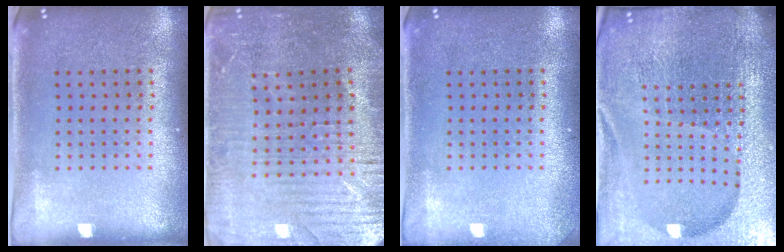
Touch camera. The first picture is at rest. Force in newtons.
{"total": 2.7, "press": 2.6, "slide": 0.6}
{"total": 1.0, "press": 1.0, "slide": 0.1}
{"total": 6.8, "press": 5.9, "slide": 3.4}